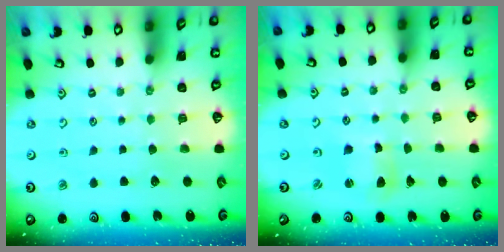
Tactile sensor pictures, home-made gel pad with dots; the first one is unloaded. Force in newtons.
{"total": 4.1, "press": 4.0, "slide": 0.5}